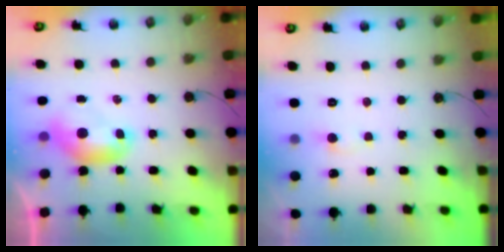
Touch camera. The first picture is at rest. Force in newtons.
{"total": 1.3, "press": 1.2, "slide": 0.7}